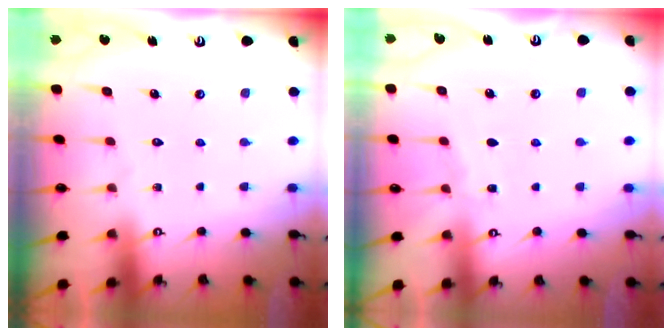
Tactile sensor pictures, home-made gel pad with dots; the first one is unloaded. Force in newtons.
{"total": 3.3, "press": 3.3, "slide": 0.5}